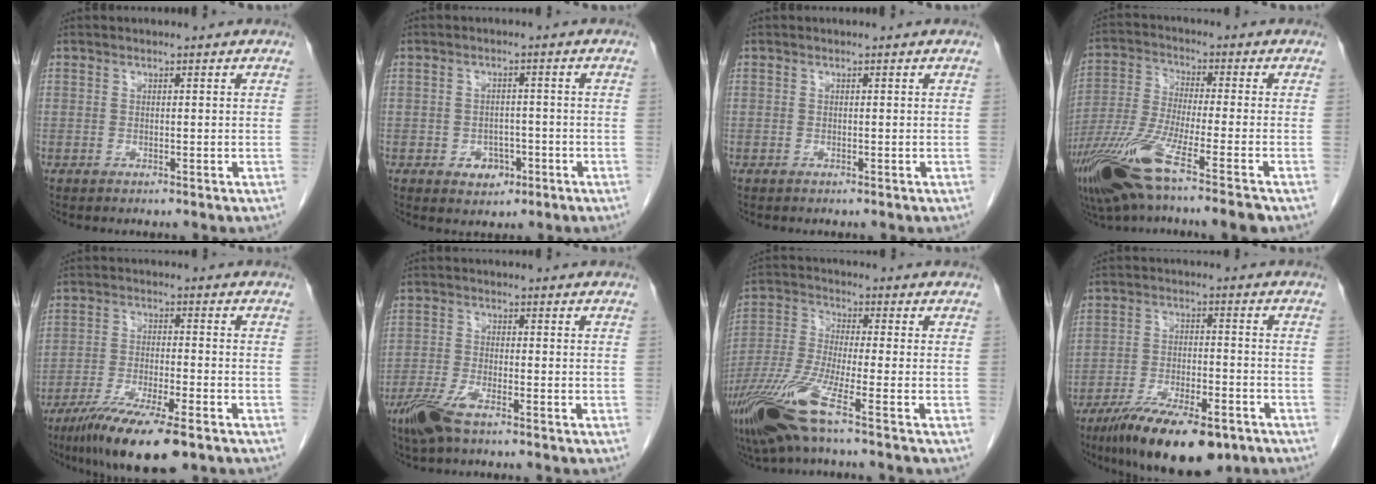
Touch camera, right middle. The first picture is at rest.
{"total": 3.6, "force": [-1.6, 2.7, 1.9], "torque": [-0.023, 0.004, -0.014]}
{"total": 0.0}
{"total": 15.8, "force": [-10.0, 0.0, 12.3], "torque": [-0.262, -0.048, -0.187]}
{"total": 12.5, "force": [-8.5, 1.6, 9.0], "torque": [-0.157, -0.032, -0.140]}
{"total": 5.4, "force": [-3.8, 0.9, 3.8], "torque": [-0.087, -0.012, -0.074]}
{"total": 11.8, "force": [-7.2, -0.5, 9.4], "torque": [-0.202, -0.033, -0.143]}
{"total": 15.0, "force": [-10.5, 4.3, 9.8], "torque": [-0.160, -0.024, -0.172]}